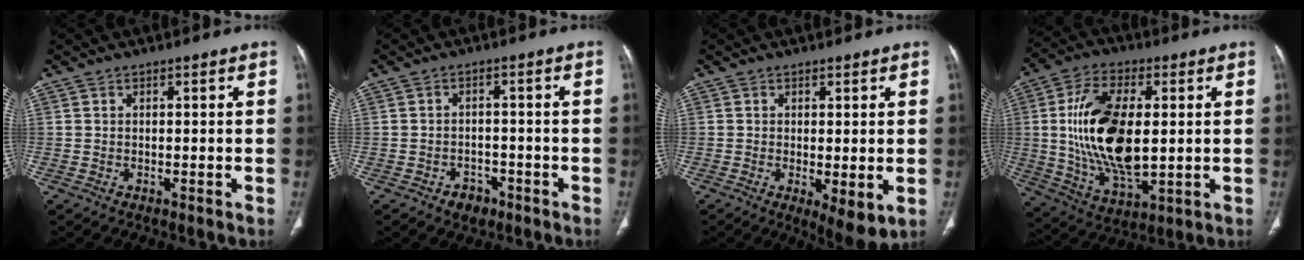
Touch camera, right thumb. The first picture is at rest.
{"total": 3.7, "force": [-2.2, 2.6, 1.3], "torque": [-0.008, 0.018, -0.027]}
{"total": 6.0, "force": [-1.1, 2.0, 5.6], "torque": [-0.086, -0.022, -0.012]}
{"total": 19.6, "force": [1.5, 9.8, 17.0], "torque": [-0.317, -0.012, 0.034]}